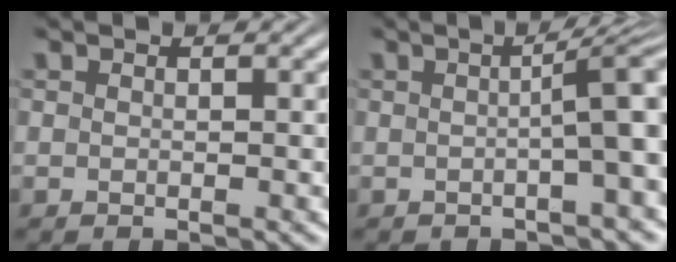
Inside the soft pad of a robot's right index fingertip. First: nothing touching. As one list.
[{"total": 5.1, "force": [-0.3, 1.1, 4.9], "torque": [-0.051, 0.022, -0.013]}]